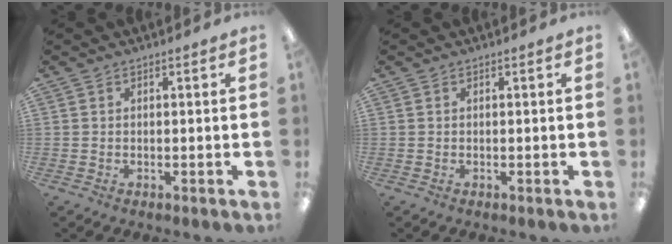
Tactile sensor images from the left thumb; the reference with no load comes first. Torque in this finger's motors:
{"motor_torque": [0.00, 0.00, -0.20, 0.20, 0.00]}